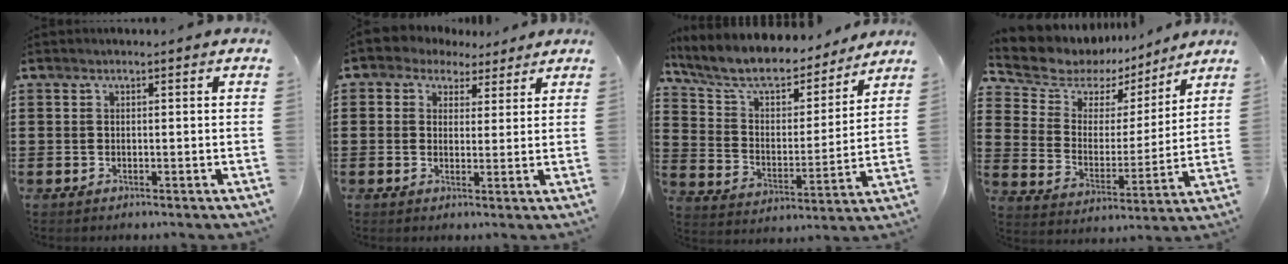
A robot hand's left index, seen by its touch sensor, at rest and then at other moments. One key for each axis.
{"total": 2.9, "fx": 1.6, "fy": 2.4, "fz": 0.1, "tx": -0.018, "ty": 0.005, "tz": 0.029}
{"total": 8.3, "fx": 7.3, "fy": 2.4, "fz": 3.2, "tx": -0.096, "ty": -0.045, "tz": 0.123}
{"total": 6.3, "fx": 5.0, "fy": 3.8, "fz": 0.5, "tx": -0.054, "ty": -0.034, "tz": 0.086}